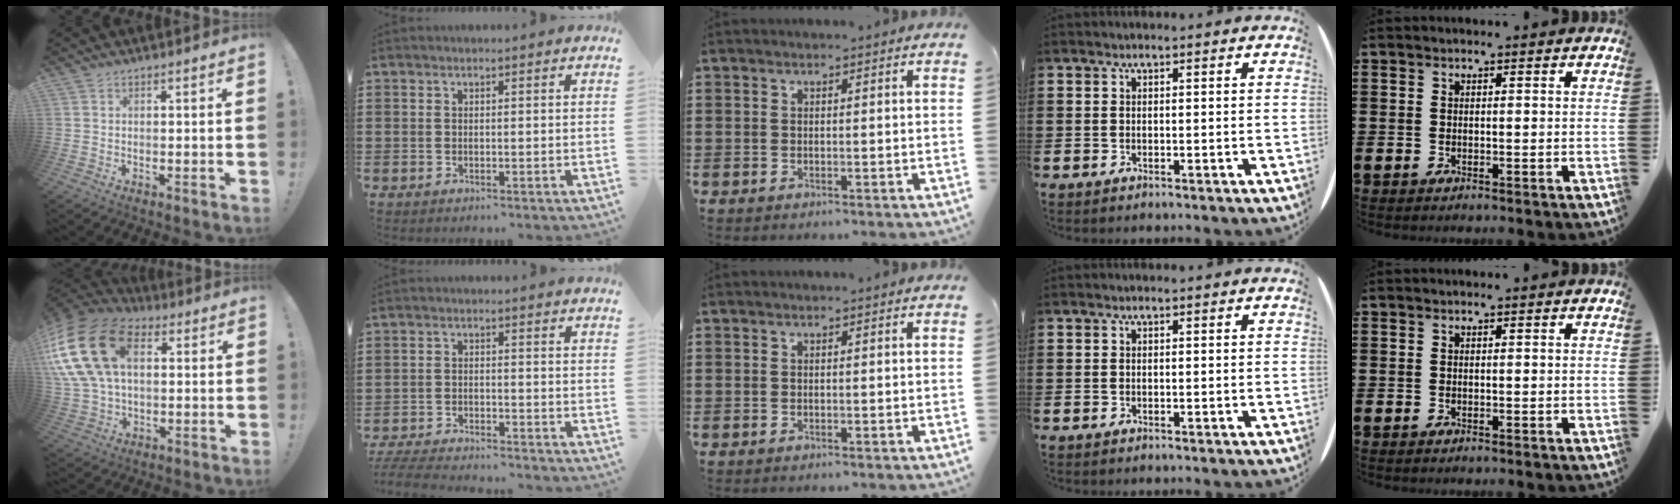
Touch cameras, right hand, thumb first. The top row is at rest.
{"thumb": {"total": 24.1, "force": [6.2, 15.9, 17.0], "torque": [-0.335, -0.005, 0.116]}, "index": {"total": 4.5, "force": [-4.5, 0.0, 0.6], "torque": [-0.024, -0.008, -0.093]}}